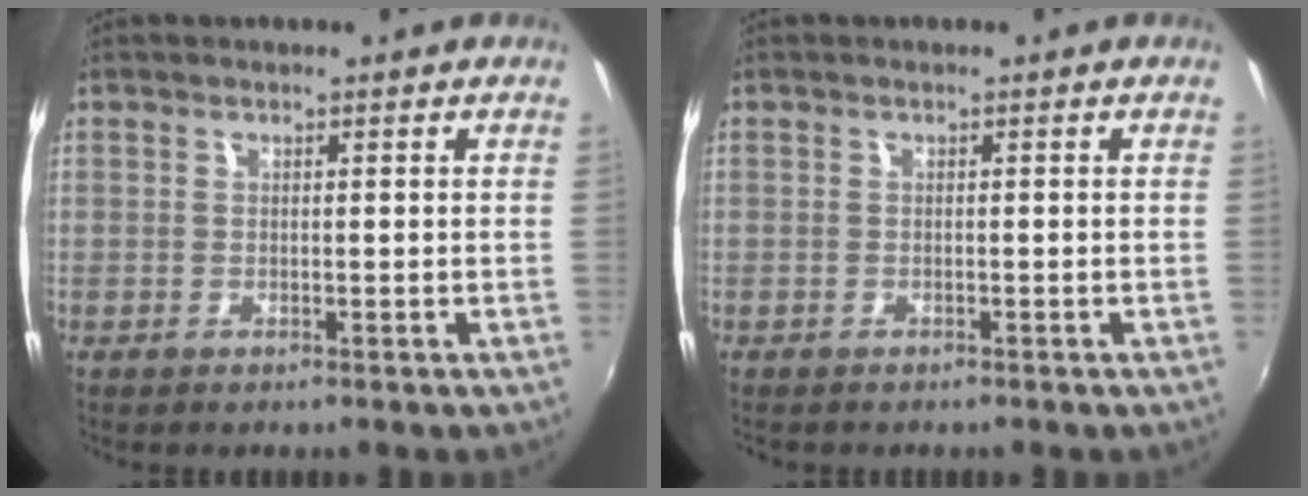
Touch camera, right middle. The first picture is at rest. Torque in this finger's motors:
{"motor_torque": [0.95, -1.19, 0.10, 0.09]}